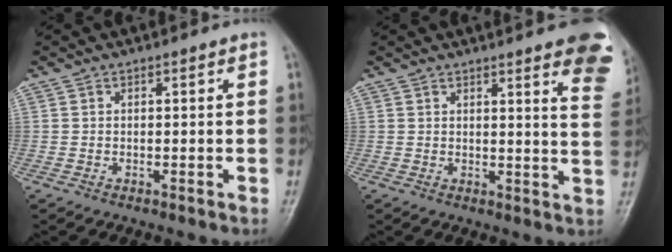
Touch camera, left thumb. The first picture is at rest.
{"total": 13.0, "force": [8.6, 2.5, 9.4], "torque": [-0.084, -0.039, 0.079]}